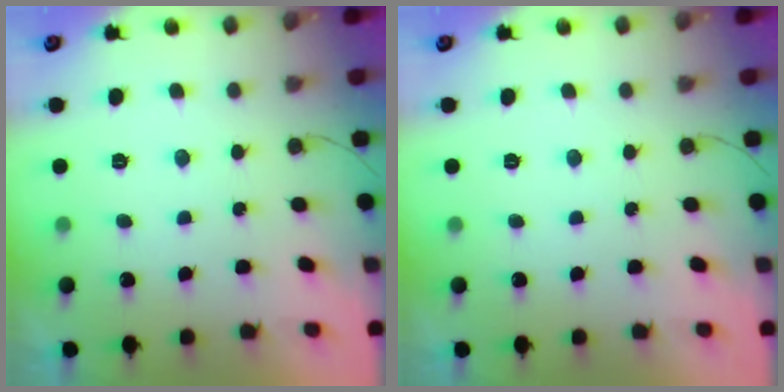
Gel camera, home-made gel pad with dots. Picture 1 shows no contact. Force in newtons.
{"total": 0.0}